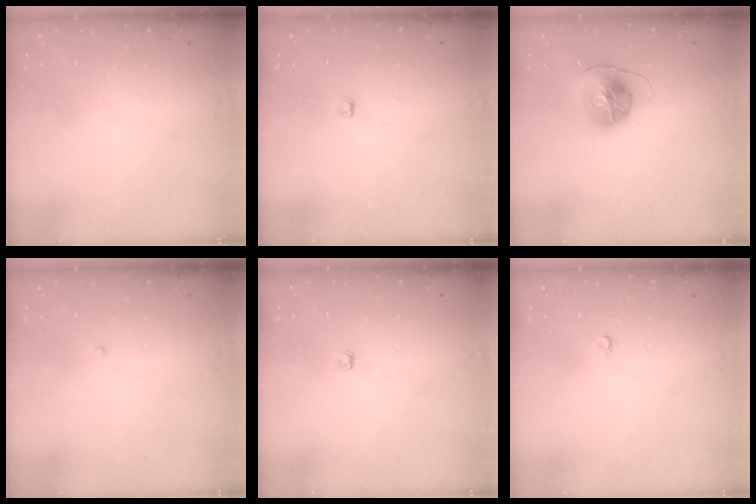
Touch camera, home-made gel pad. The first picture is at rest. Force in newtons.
{"total": 2.8, "press": 2.7, "slide": 0.3}
{"total": 10.1, "press": 10.1, "slide": 0.2}
{"total": 1.8, "press": 1.8, "slide": 0.2}
{"total": 2.8, "press": 2.8, "slide": 0.4}
{"total": 2.6, "press": 2.6, "slide": 0.3}